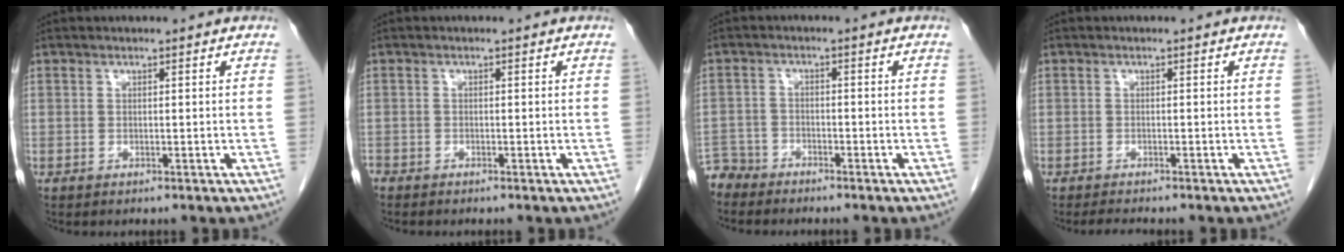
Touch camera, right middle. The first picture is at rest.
{"total": 1.0, "force": [-1.0, 0.3, 0.0], "torque": [-0.004, -0.002, -0.022]}
{"total": 4.5, "force": [-4.2, 1.4, -0.7], "torque": [0.018, -0.007, -0.086]}
{"total": 1.9, "force": [-1.7, 0.1, 0.8], "torque": [-0.018, -0.007, -0.025]}